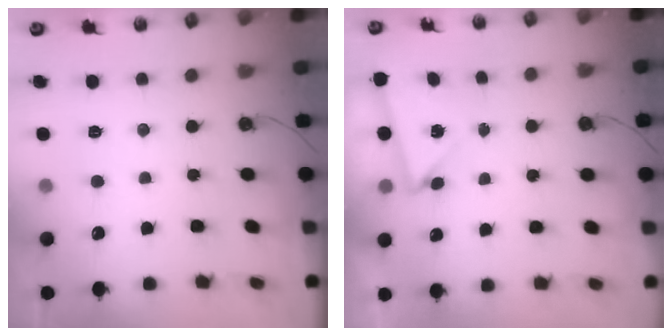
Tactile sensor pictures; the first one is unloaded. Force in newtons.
{"total": 4.4, "press": 4.3, "slide": 0.5}